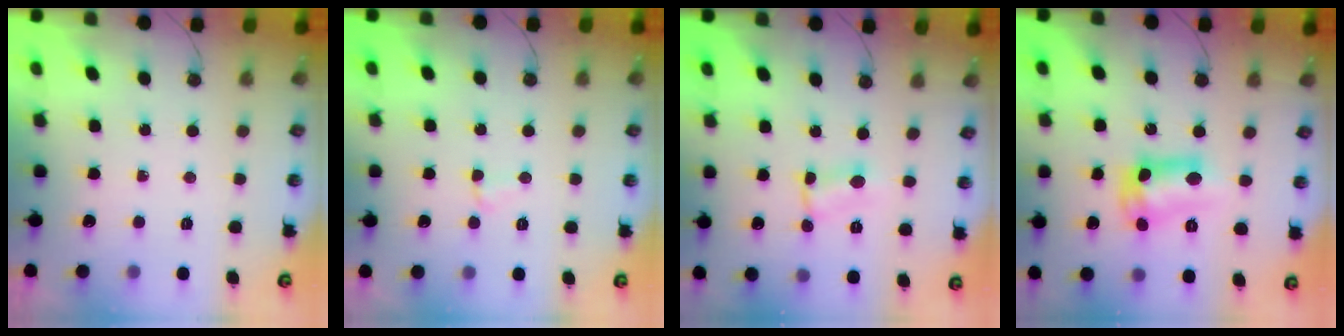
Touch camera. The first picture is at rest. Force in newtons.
{"total": 2.5, "press": 2.5, "slide": 0.4}
{"total": 1.6, "press": 1.6, "slide": 0.3}
{"total": 10.6, "press": 10.6, "slide": 0.7}